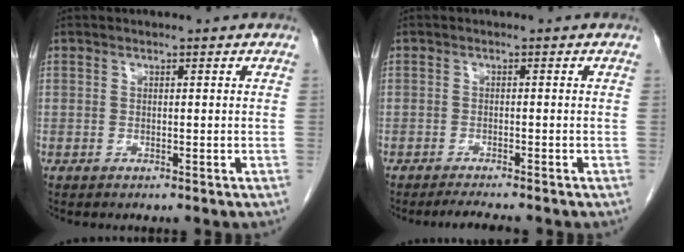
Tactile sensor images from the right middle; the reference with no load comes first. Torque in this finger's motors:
{"motor_torque": [0.20, -0.15, -0.02, 0.00]}